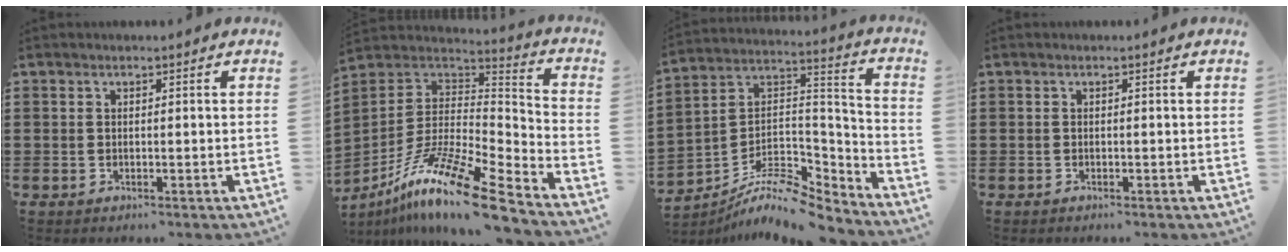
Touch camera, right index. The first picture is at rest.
{"total": 15.3, "force": [-10.9, 2.0, 10.5], "torque": [-0.206, 0.020, -0.206]}
{"total": 8.9, "force": [-7.5, 3.1, 3.7], "torque": [-0.079, 0.002, -0.148]}
{"total": 0.0}